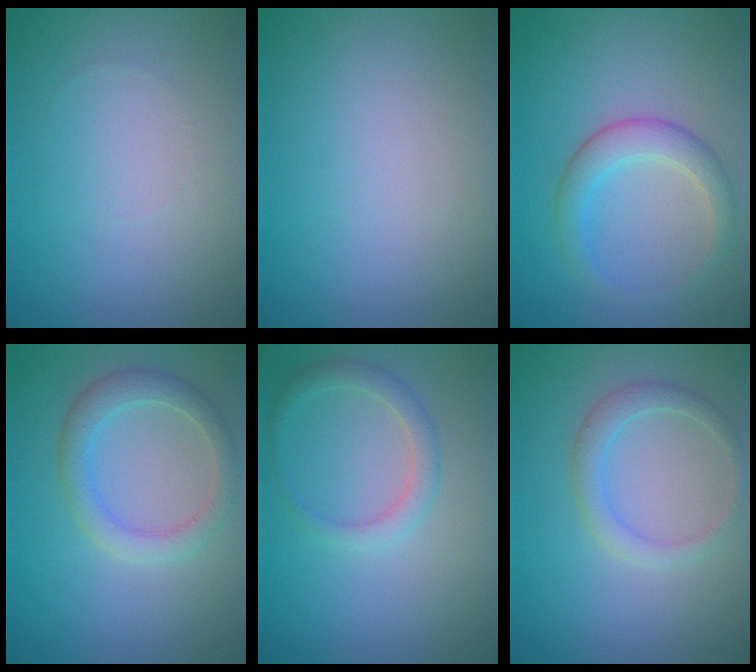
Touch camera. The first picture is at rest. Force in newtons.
{"total": 0.0}
{"total": 3.0, "press": 3.0, "slide": 0.1}
{"total": 2.9, "press": 2.9, "slide": 0.2}
{"total": 1.9, "press": 1.9, "slide": 0.1}
{"total": 2.1, "press": 2.1, "slide": 0.1}